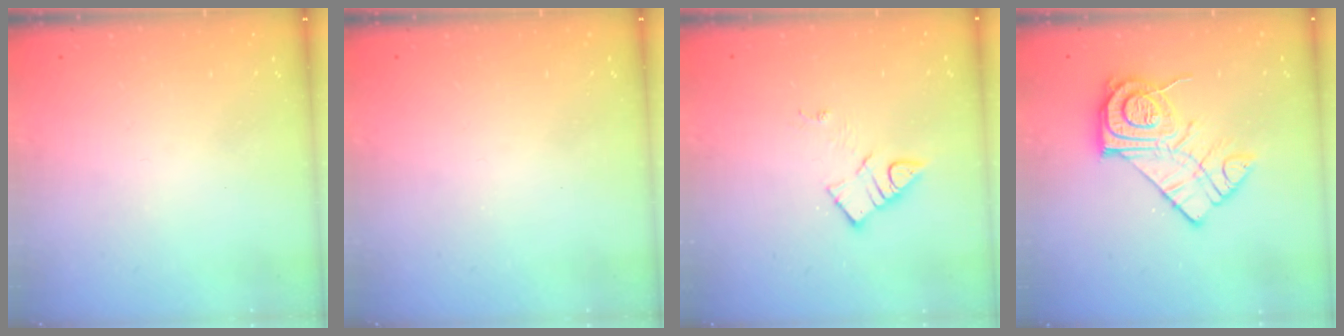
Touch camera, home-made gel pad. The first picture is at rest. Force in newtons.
{"total": 0.0}
{"total": 6.4, "press": 6.4, "slide": 0.3}
{"total": 14.1, "press": 14.1, "slide": 0.3}